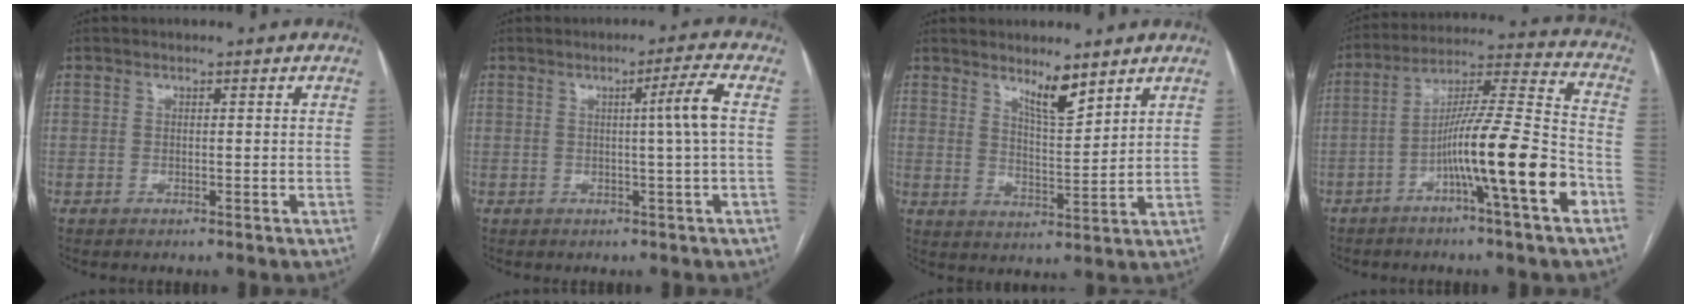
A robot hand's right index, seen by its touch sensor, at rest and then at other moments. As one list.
[{"total": 4.3, "force": [0.3, -1.4, 4.1], "torque": [-0.065, 0.000, 0.005]}, {"total": 5.6, "force": [4.4, 0.9, 3.5], "torque": [-0.062, -0.014, 0.077]}, {"total": 15.5, "force": [-6.1, -0.3, 14.3], "torque": [-0.239, 0.007, -0.106]}]